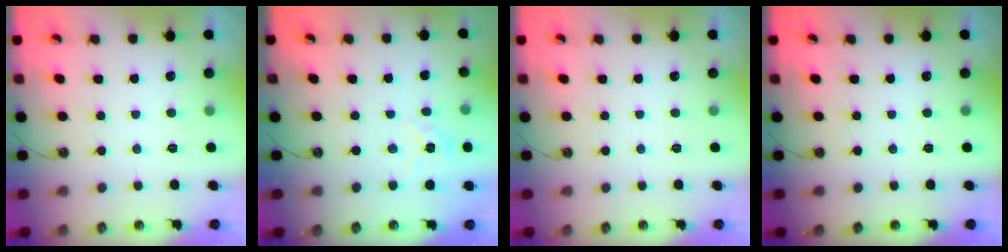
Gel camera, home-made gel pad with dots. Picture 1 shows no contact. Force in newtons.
{"total": 2.7, "press": 2.7, "slide": 0.3}
{"total": 0.0}
{"total": 0.0}